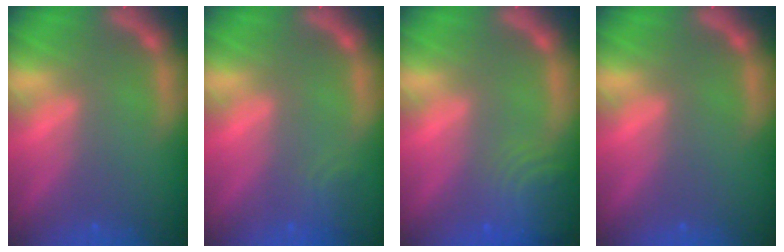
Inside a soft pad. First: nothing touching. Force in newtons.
{"total": 1.9}
{"total": 6.1}
{"total": 0.0}